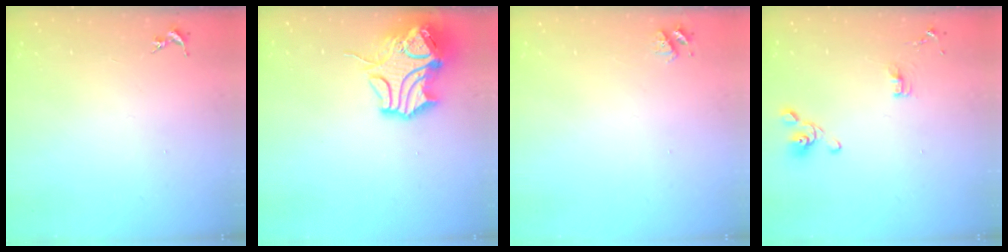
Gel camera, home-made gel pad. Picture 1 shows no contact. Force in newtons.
{"total": 14.6, "press": 14.5, "slide": 2.1}
{"total": 4.7, "press": 4.7, "slide": 0.7}
{"total": 7.7, "press": 7.3, "slide": 2.3}